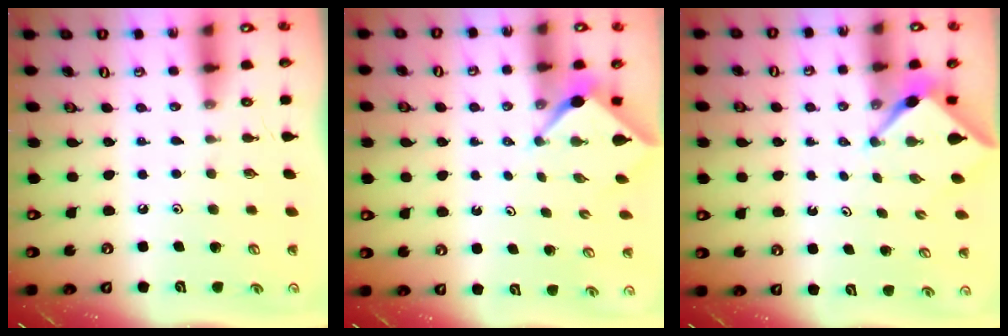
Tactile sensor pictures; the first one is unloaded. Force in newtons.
{"total": 2.3, "press": 2.3, "slide": 0.2}
{"total": 3.2, "press": 3.2, "slide": 0.3}